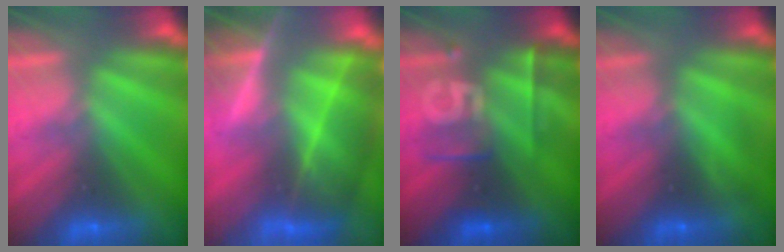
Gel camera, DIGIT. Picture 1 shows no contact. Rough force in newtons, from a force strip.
{"total": 7.1}
{"total": 2.4}
{"total": 1.9}